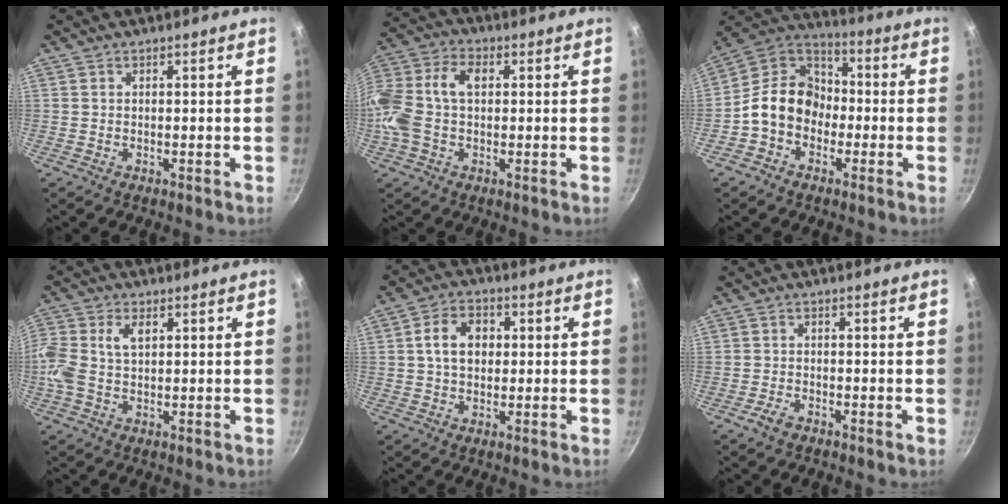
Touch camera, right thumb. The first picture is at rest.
{"total": 14.2, "force": [0.6, 9.2, 10.8], "torque": [-0.214, 0.031, -0.006]}
{"total": 13.0, "force": [-2.7, 10.4, 7.2], "torque": [-0.080, 0.050, -0.071]}
{"total": 7.6, "force": [1.1, 4.7, 5.9], "torque": [-0.129, 0.016, 0.012]}
{"total": 7.5, "force": [0.9, 5.6, 4.9], "torque": [-0.066, 0.012, 0.009]}
{"total": 2.5, "force": [-1.7, 1.0, 1.5], "torque": [-0.035, 0.014, -0.037]}